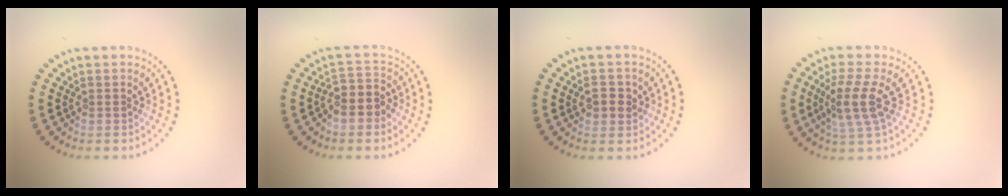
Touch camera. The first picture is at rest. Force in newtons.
{"total": 3.0, "press": 2.7, "slide": 1.3}
{"total": 2.1, "press": 2.1, "slide": 0.4}
{"total": 3.9, "press": 3.3, "slide": 2.1}